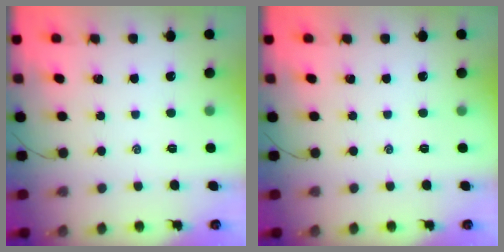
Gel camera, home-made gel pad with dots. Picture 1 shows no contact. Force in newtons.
{"total": 0.0}